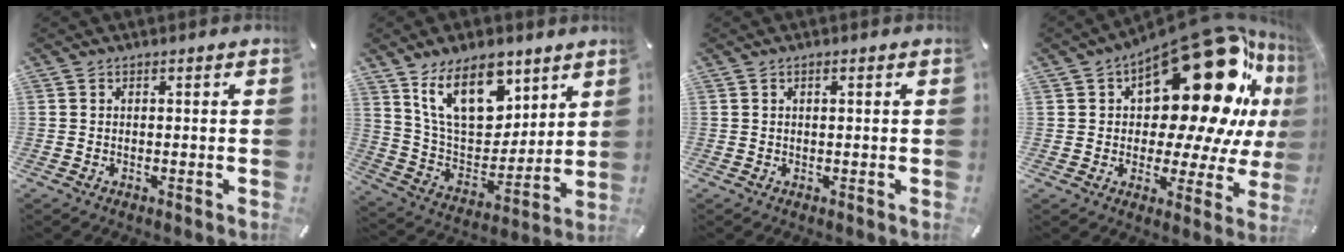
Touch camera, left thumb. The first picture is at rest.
{"total": 18.1, "force": [10.8, 10.4, 10.2], "torque": [-0.184, -0.051, 0.193]}
{"total": 0.7, "force": [0.2, 0.0, 0.6], "torque": [-0.012, 0.000, 0.003]}
{"total": 29.5, "force": [12.5, 13.8, 22.9], "torque": [-0.333, -0.109, 0.212]}